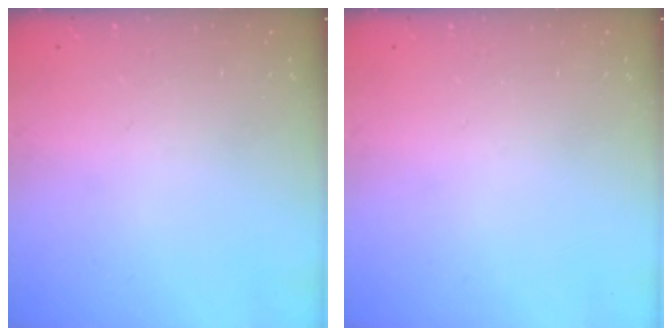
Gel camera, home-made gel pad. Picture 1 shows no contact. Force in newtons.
{"total": 0.0}